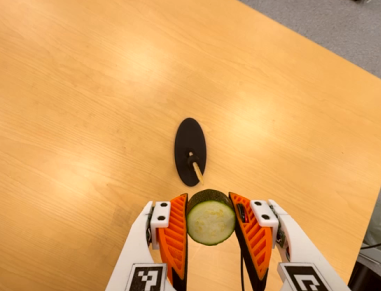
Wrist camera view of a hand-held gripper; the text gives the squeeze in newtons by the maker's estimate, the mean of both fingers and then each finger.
{"total": 10.5, "left": 9.6, "right": 11.4}